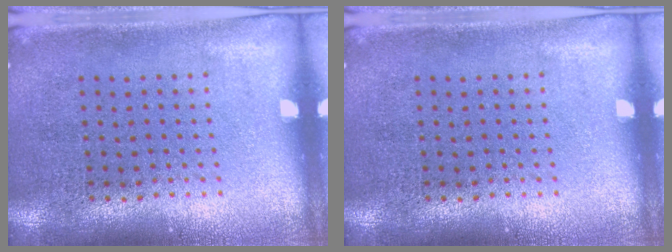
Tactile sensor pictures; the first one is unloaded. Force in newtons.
{"total": 0.0}